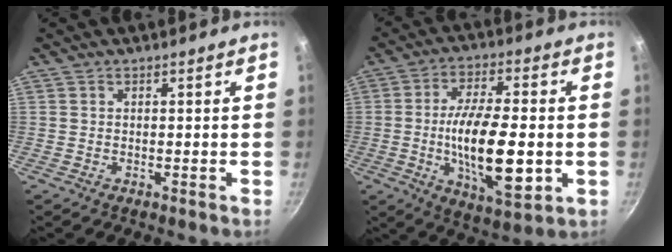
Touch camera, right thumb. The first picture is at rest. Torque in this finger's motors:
{"motor_torque": [0.68, 1.01, 2.07, -0.70, 0.68]}